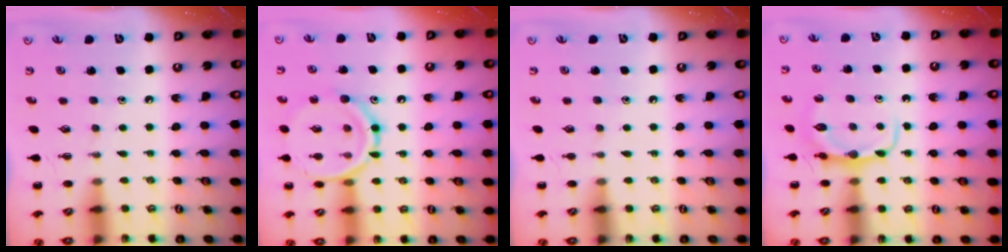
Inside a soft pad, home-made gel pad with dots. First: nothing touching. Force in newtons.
{"total": 14.8, "press": 14.7, "slide": 1.4}
{"total": 0.0}
{"total": 7.2, "press": 7.2, "slide": 0.9}